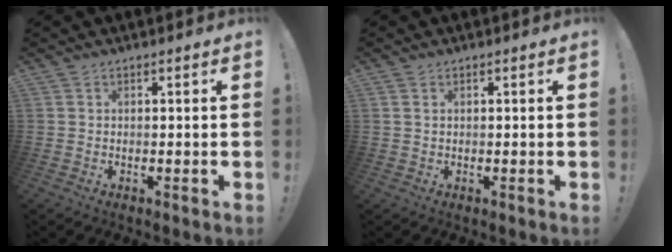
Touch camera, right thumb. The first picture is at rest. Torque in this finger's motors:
{"motor_torque": [0.00, 0.10, -0.19, -0.09, -0.02]}